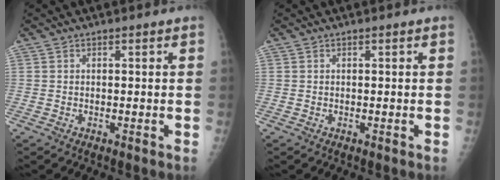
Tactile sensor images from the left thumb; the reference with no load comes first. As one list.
[{"total": 0.0}]